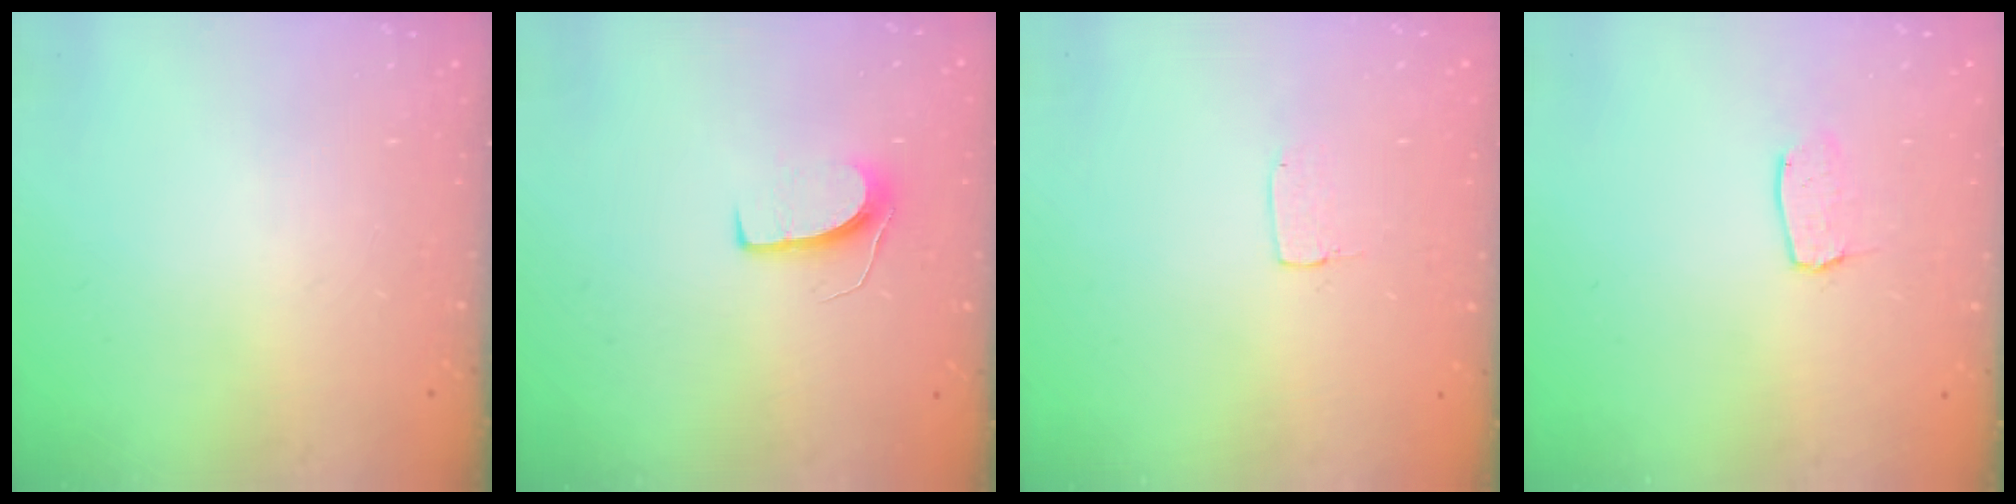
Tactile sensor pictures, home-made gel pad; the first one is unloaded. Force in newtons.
{"total": 6.5, "press": 6.5, "slide": 0.4}
{"total": 3.4, "press": 3.4, "slide": 0.1}
{"total": 4.0, "press": 4.0, "slide": 0.3}